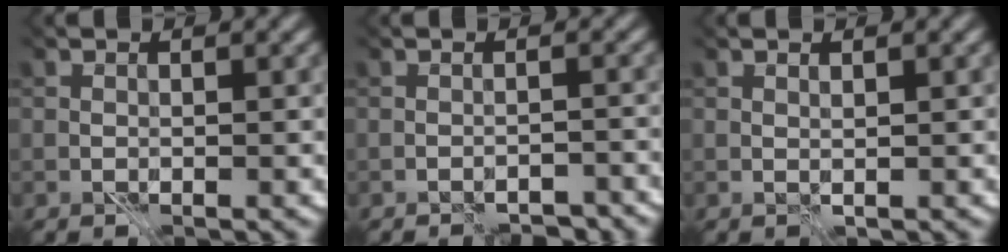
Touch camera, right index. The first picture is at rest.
{"total": 3.1, "force": [-3.1, -0.2, 0.1], "torque": [0.012, 0.010, -0.030]}
{"total": 0.7, "force": [0.5, -0.4, 0.1], "torque": [-0.002, 0.001, 0.014]}